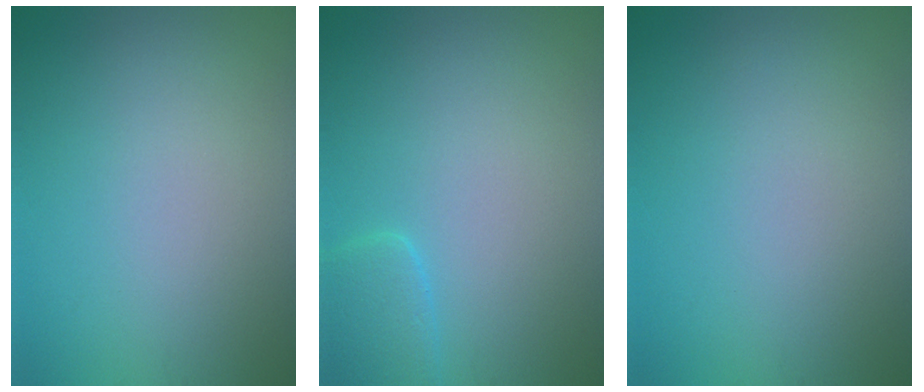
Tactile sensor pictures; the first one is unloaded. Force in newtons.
{"total": 2.6, "press": 2.6, "slide": 0.3}
{"total": 0.0}